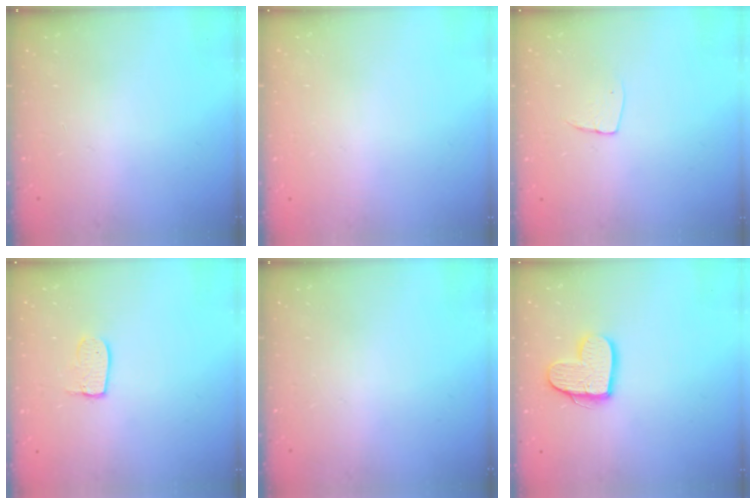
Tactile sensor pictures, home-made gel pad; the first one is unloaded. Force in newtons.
{"total": 0.0}
{"total": 5.0, "press": 5.0, "slide": 0.3}
{"total": 5.5, "press": 5.5, "slide": 0.4}
{"total": 0.0}
{"total": 11.5, "press": 11.5, "slide": 0.6}